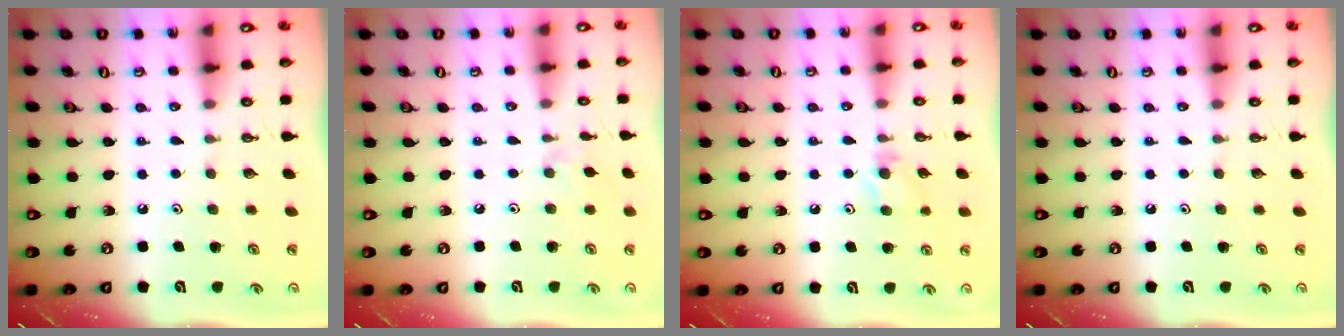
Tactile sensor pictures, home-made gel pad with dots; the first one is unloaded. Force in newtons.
{"total": 3.2, "press": 3.1, "slide": 0.5}
{"total": 4.6, "press": 4.5, "slide": 0.8}
{"total": 0.0}